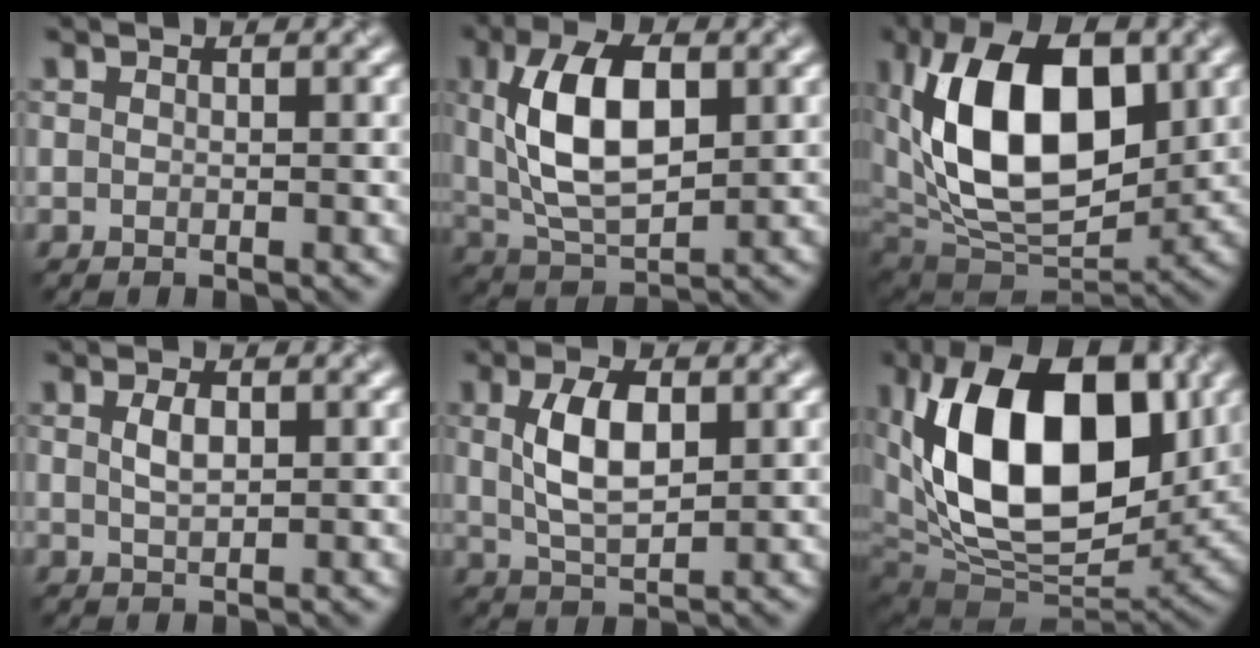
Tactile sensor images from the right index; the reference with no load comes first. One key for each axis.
{"total": 9.0, "fx": 1.8, "fy": 4.6, "fz": 7.5, "tx": -0.142, "ty": 0.007, "tz": 0.030}
{"total": 13.5, "fx": 2.9, "fy": 7.8, "fz": 10.7, "tx": -0.161, "ty": -0.001, "tz": 0.045}
{"total": 1.9, "fx": 0.6, "fy": 0.9, "fz": 1.5, "tx": -0.035, "ty": 0.001, "tz": 0.014}
{"total": 5.1, "fx": 1.2, "fy": 2.4, "fz": 4.3, "tx": -0.090, "ty": 0.004, "tz": 0.024}
{"total": 15.5, "fx": 3.8, "fy": 9.0, "fz": 12.0, "tx": -0.181, "ty": -0.004, "tz": 0.063}